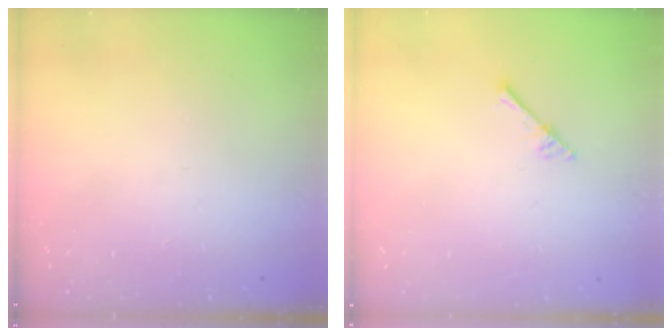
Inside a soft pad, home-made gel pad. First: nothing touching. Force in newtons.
{"total": 2.3, "press": 2.3, "slide": 0.2}